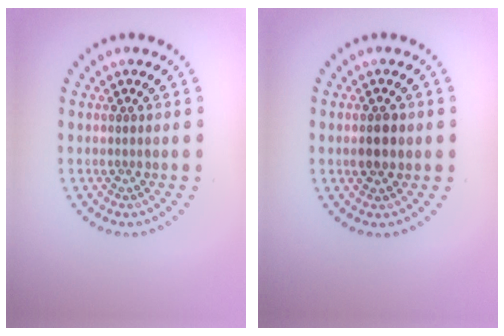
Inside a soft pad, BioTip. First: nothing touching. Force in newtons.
{"total": 2.2, "press": 2.2, "slide": 0.1}